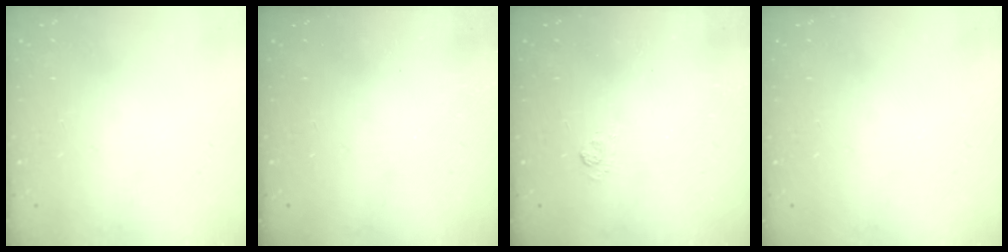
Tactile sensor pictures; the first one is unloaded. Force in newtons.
{"total": 2.4, "press": 2.3, "slide": 0.8}
{"total": 2.4, "press": 1.9, "slide": 1.4}
{"total": 0.0}